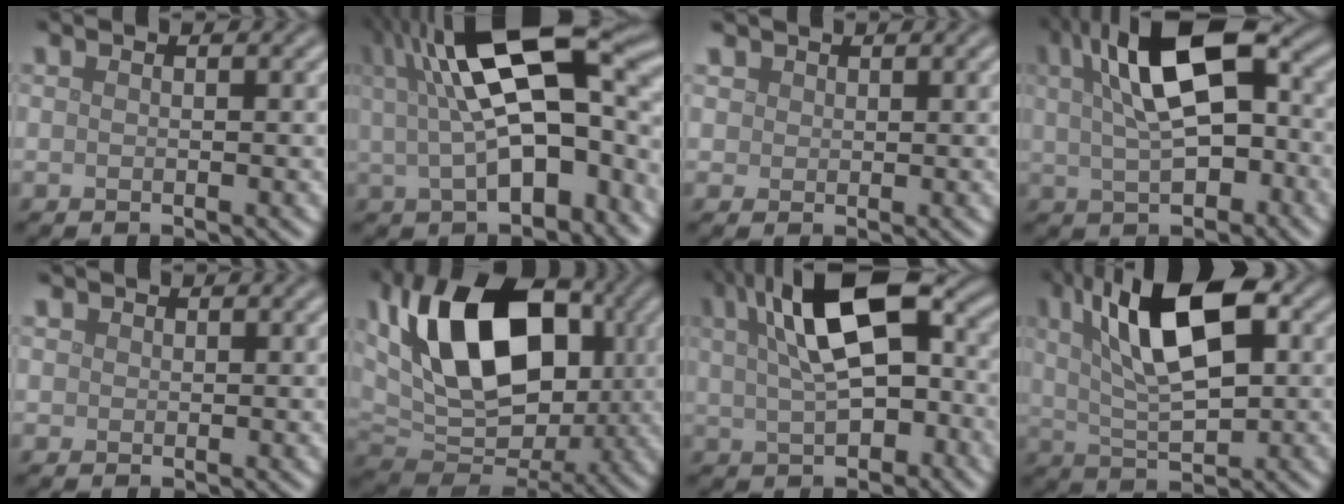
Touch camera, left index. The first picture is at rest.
{"total": 13.7, "force": [2.2, 6.2, 12.0], "torque": [-0.189, 0.007, 0.037]}
{"total": 2.2, "force": [1.3, 1.7, 0.6], "torque": [-0.019, -0.003, 0.027]}
{"total": 10.2, "force": [2.1, 5.1, 8.6], "torque": [-0.153, 0.018, 0.029]}
{"total": 1.1, "force": [0.6, 0.9, 0.1], "torque": [0.000, -0.002, 0.009]}
{"total": 13.9, "force": [3.2, 8.9, 10.2], "torque": [-0.160, 0.010, 0.047]}
{"total": 10.2, "force": [2.1, 5.1, 8.6], "torque": [-0.152, 0.016, 0.031]}
{"total": 10.3, "force": [3.0, 4.3, 8.9], "torque": [-0.149, 0.014, 0.040]}